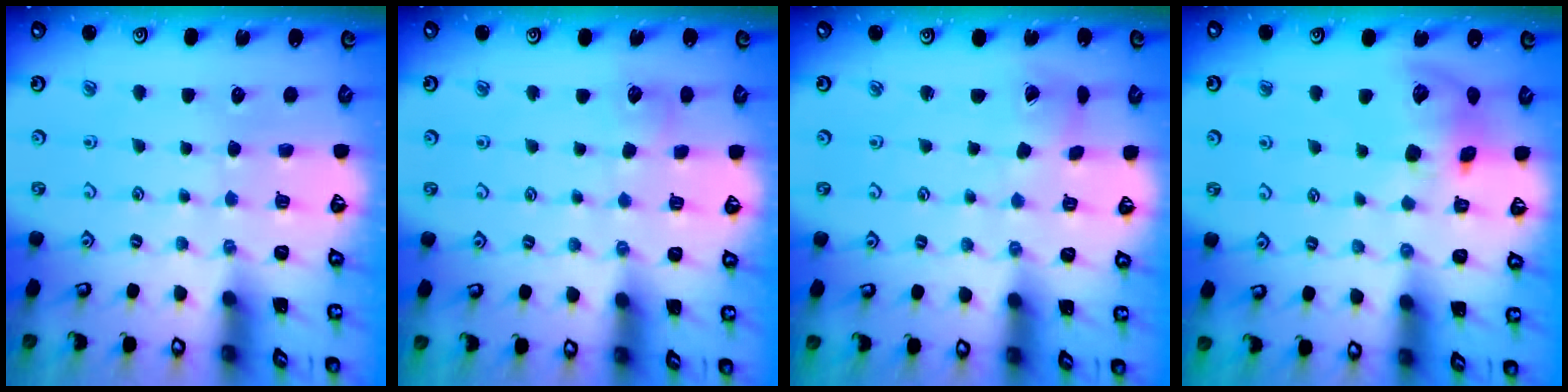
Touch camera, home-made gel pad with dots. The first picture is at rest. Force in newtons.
{"total": 4.7, "press": 4.7, "slide": 0.6}
{"total": 2.7, "press": 2.7, "slide": 0.4}
{"total": 12.8, "press": 12.6, "slide": 1.9}